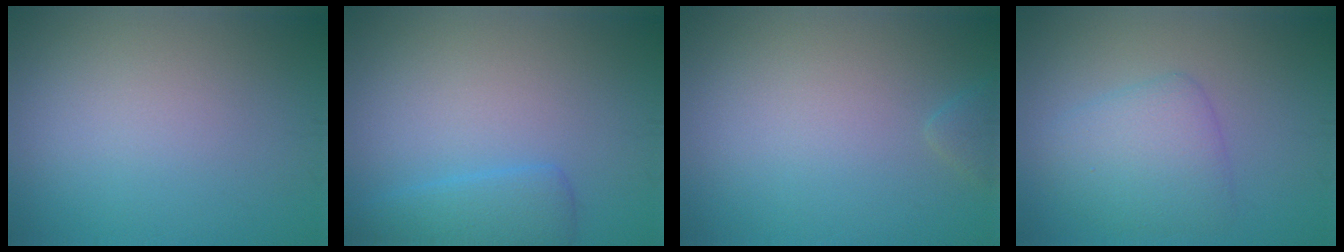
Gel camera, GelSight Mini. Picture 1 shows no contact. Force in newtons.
{"total": 2.6, "press": 2.6, "slide": 0.2}
{"total": 1.0, "press": 1.0, "slide": 0.1}
{"total": 3.6, "press": 3.6, "slide": 0.1}